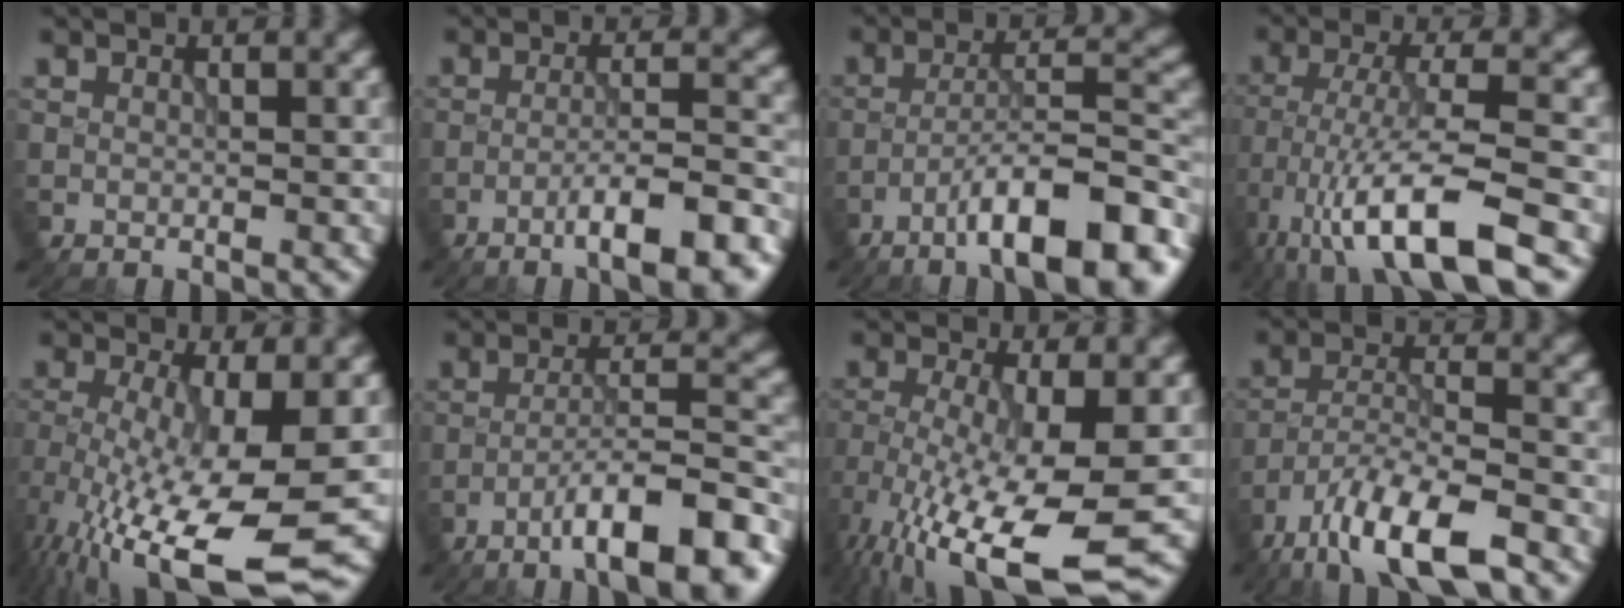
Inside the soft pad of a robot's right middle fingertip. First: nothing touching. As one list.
[{"total": 7.6, "force": [-4.4, 1.1, 6.0], "torque": [-0.087, 0.012, -0.071]}, {"total": 11.7, "force": [-7.3, 2.6, 8.7], "torque": [-0.135, 0.017, -0.118]}, {"total": 10.5, "force": [-6.0, 2.2, 8.3], "torque": [-0.149, 0.001, -0.109]}, {"total": 14.5, "force": [-4.8, 4.4, 13.0], "torque": [-0.241, -0.029, -0.067]}, {"total": 10.5, "force": [-6.6, 2.1, 8.0], "torque": [-0.118, 0.017, -0.106]}, {"total": 13.6, "force": [-6.0, 3.8, 11.6], "torque": [-0.226, -0.032, -0.092]}, {"total": 9.6, "force": [-6.8, 2.6, 6.3], "torque": [-0.109, -0.001, -0.129]}]